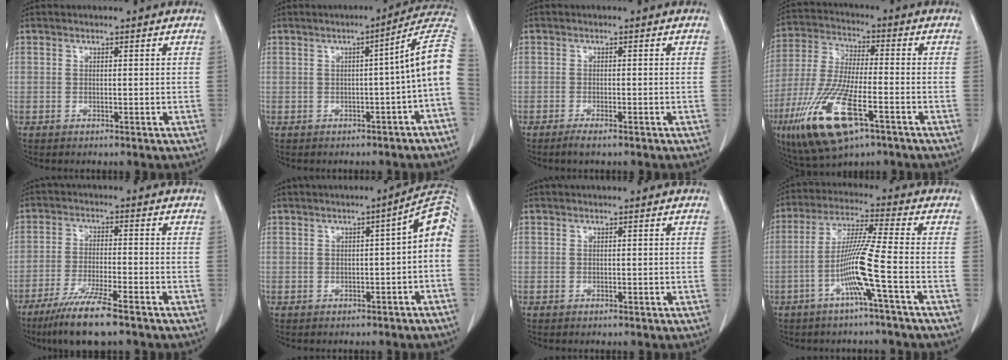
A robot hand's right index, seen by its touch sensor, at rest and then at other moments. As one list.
[{"total": 8.1, "force": [-1.2, -1.0, 8.0], "torque": [-0.088, 0.019, -0.024]}, {"total": 1.7, "force": [-1.3, -0.1, 1.2], "torque": [-0.023, -0.004, -0.025]}, {"total": 15.7, "force": [-7.5, 3.9, 13.3], "torque": [-0.286, -0.030, -0.134]}, {"total": 9.3, "force": [-6.8, 0.0, 6.3], "torque": [-0.114, -0.027, -0.118]}, {"total": 6.6, "force": [-1.0, 1.1, 6.4], "torque": [-0.075, 0.022, -0.018]}, {"total": 0.0}, {"total": 9.0, "force": [-3.2, -1.7, 8.2], "torque": [-0.161, 0.004, -0.063]}]